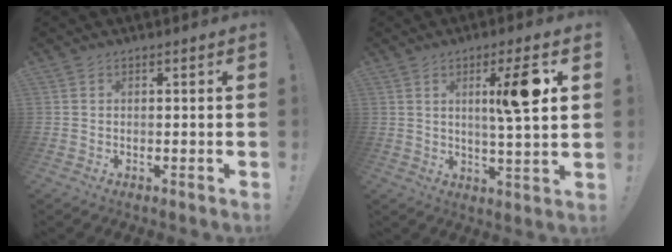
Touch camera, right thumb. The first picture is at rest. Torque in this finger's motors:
{"motor_torque": [-0.27, 0.47, 0.42, -0.11, 0.13]}